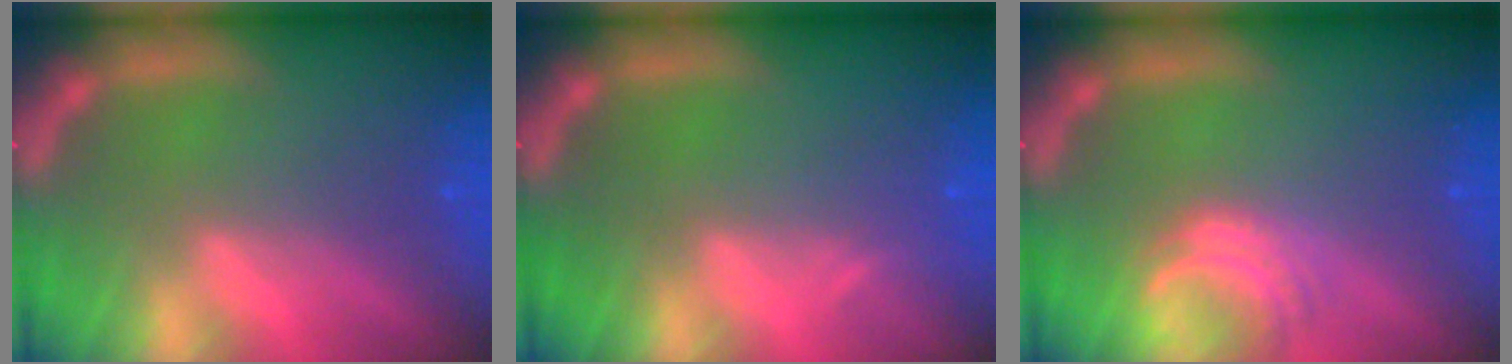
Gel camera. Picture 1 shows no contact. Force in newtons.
{"total": 0.9}
{"total": 3.0}